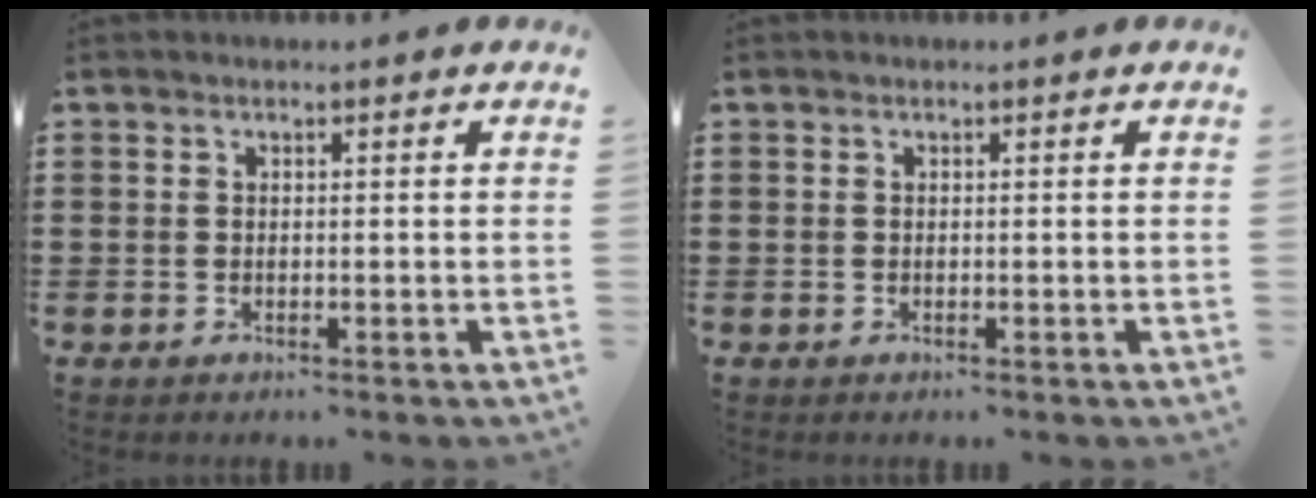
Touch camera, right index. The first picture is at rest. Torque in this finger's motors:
{"motor_torque": [-0.57, 0.57, 0.00, -0.01]}